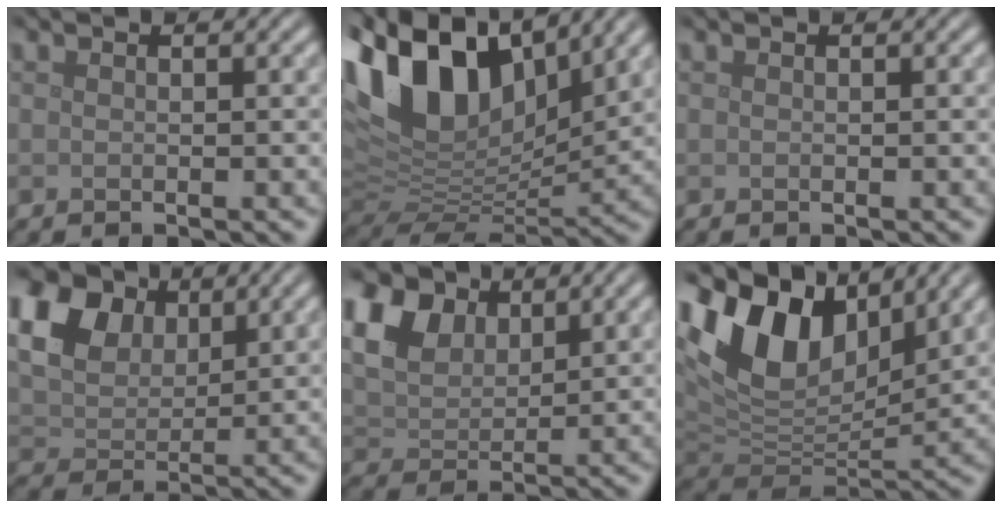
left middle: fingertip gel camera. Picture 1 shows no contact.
{"total": 13.5, "force": [6.4, 7.5, 9.1], "torque": [-0.180, 0.030, 0.109]}
{"total": 0.0}
{"total": 14.5, "force": [6.9, 10.0, 7.9], "torque": [-0.178, 0.040, 0.125]}
{"total": 8.9, "force": [5.0, 5.5, 4.9], "torque": [-0.137, 0.034, 0.080]}
{"total": 11.7, "force": [6.0, 6.5, 7.6], "torque": [-0.157, 0.015, 0.107]}